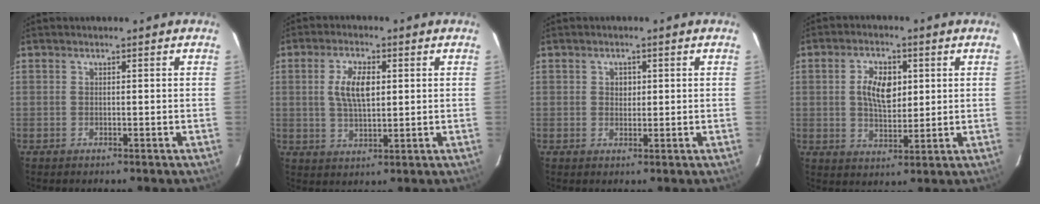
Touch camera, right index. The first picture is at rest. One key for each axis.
{"total": 6.9, "fx": 1.4, "fy": 3.0, "fz": 6.0, "tx": -0.113, "ty": 0.005, "tz": 0.028}
{"total": 1.8, "fx": 0.4, "fy": 1.6, "fz": 0.7, "tx": -0.007, "ty": 0.006, "tz": 0.006}
{"total": 7.6, "fx": 1.6, "fy": 4.2, "fz": 6.1, "tx": -0.111, "ty": 0.009, "tz": 0.031}